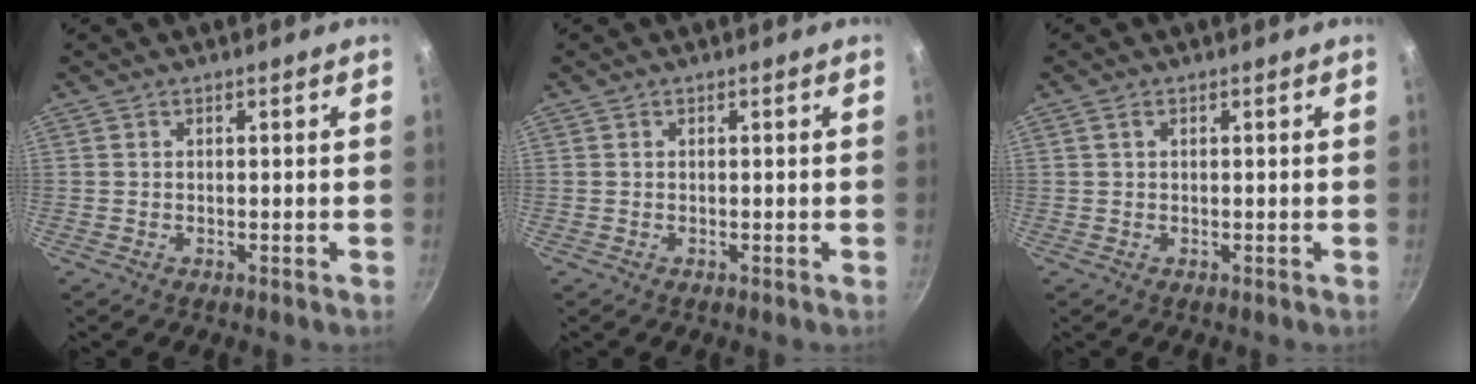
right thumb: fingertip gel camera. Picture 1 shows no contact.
{"total": 0.0}
{"total": 0.9, "force": [0.4, 0.5, 0.6], "torque": [-0.011, 0.002, 0.007]}